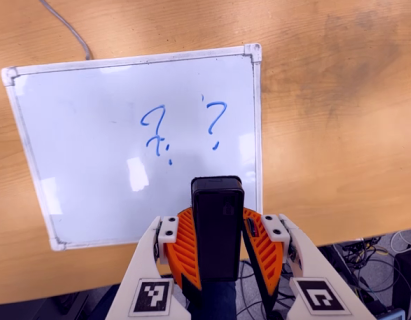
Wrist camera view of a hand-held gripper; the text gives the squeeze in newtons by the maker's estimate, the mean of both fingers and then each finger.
{"total": 6.6, "left": 6.9, "right": 6.2}